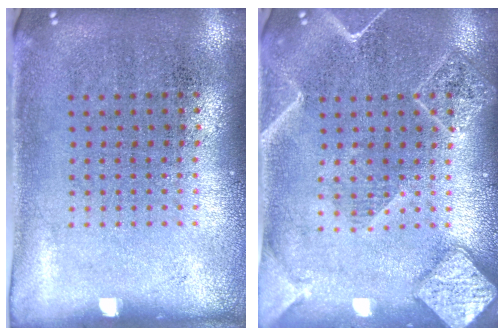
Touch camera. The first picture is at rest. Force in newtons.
{"total": 2.1, "press": 2.1, "slide": 0.2}